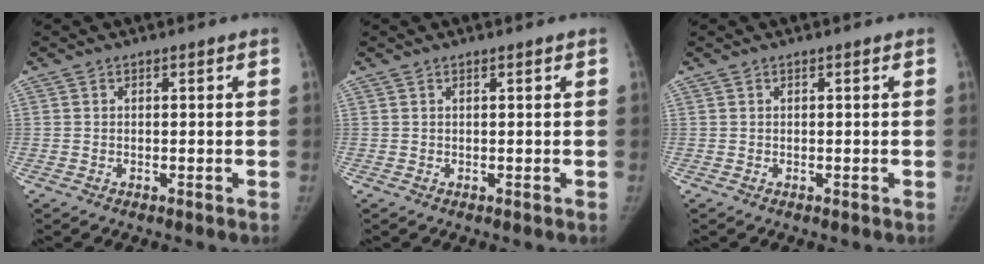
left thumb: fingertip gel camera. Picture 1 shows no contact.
{"total": 0.0}
{"total": 0.0}